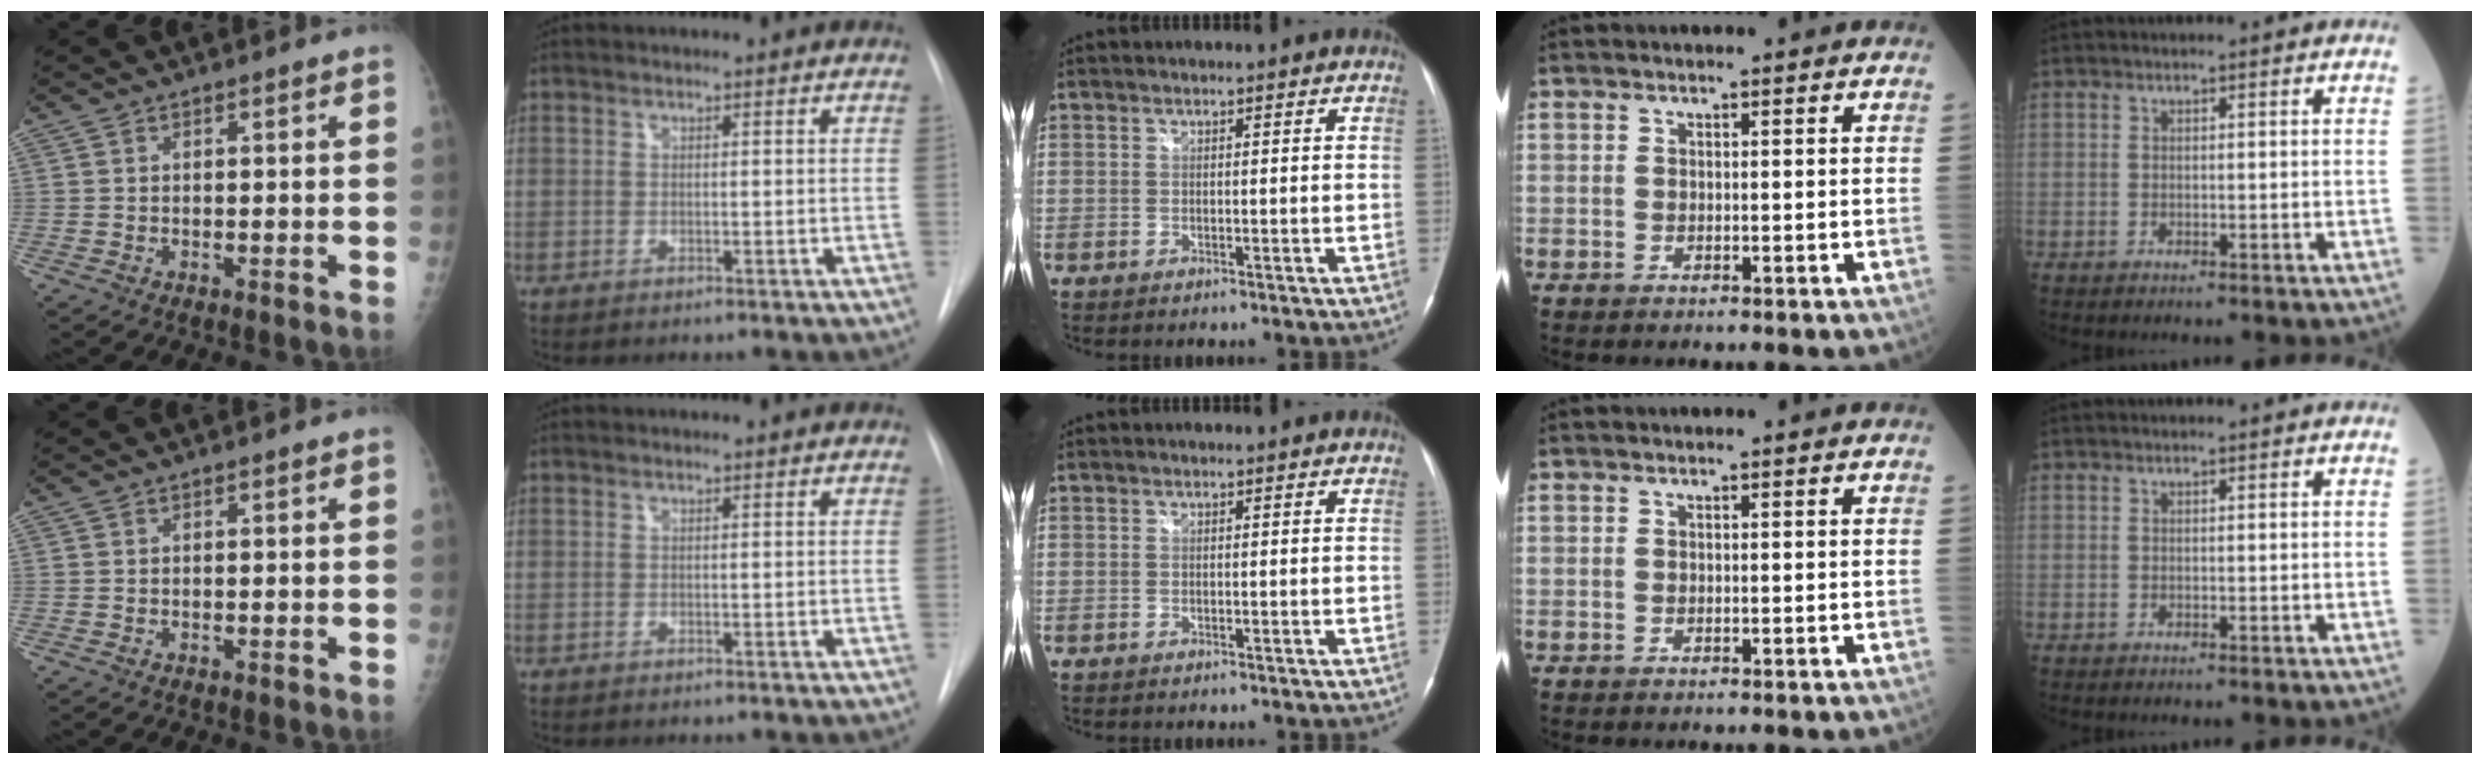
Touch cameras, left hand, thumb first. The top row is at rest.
{}